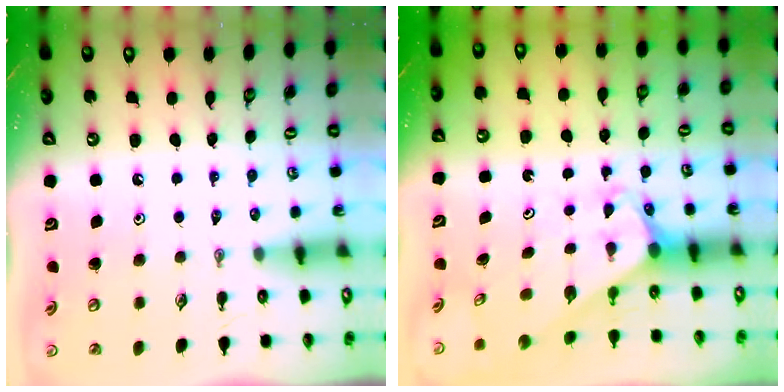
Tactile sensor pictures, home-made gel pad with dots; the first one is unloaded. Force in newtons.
{"total": 2.0, "press": 2.0, "slide": 0.1}